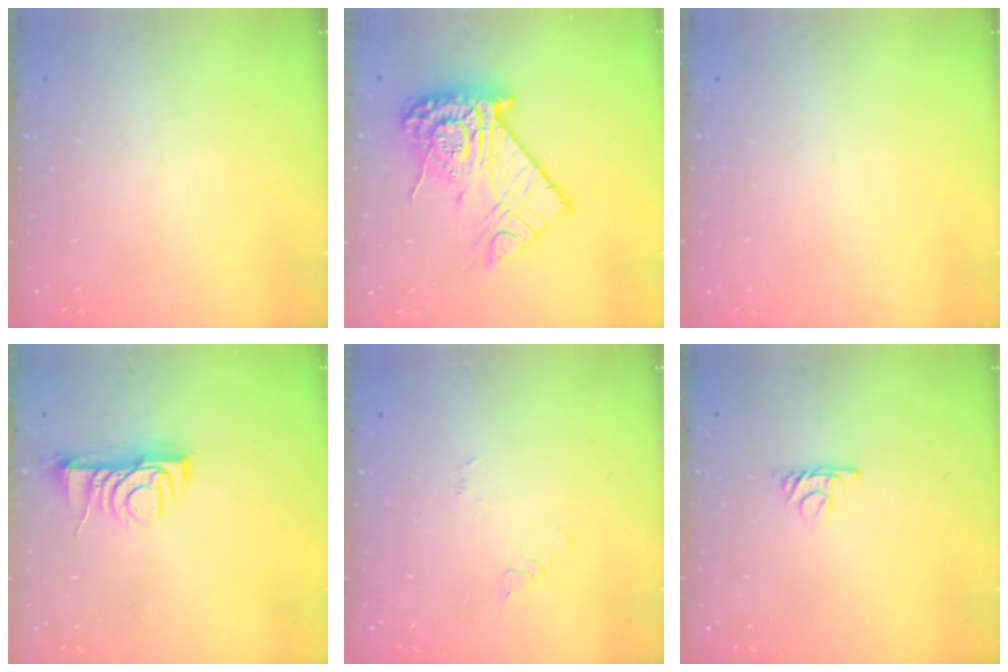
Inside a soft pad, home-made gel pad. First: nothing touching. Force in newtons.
{"total": 20.4, "press": 20.3, "slide": 1.4}
{"total": 0.0}
{"total": 8.3, "press": 8.2, "slide": 0.9}
{"total": 2.4, "press": 2.4, "slide": 0.3}
{"total": 4.3, "press": 4.3, "slide": 0.7}